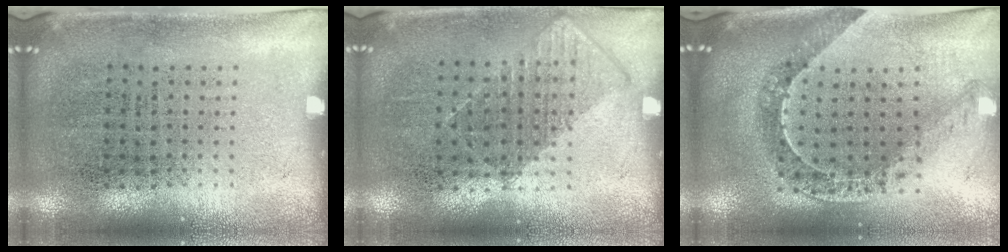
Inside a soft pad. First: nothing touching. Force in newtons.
{"total": 0.8, "press": 0.7, "slide": 0.4}
{"total": 1.0, "press": 1.0, "slide": 0.3}